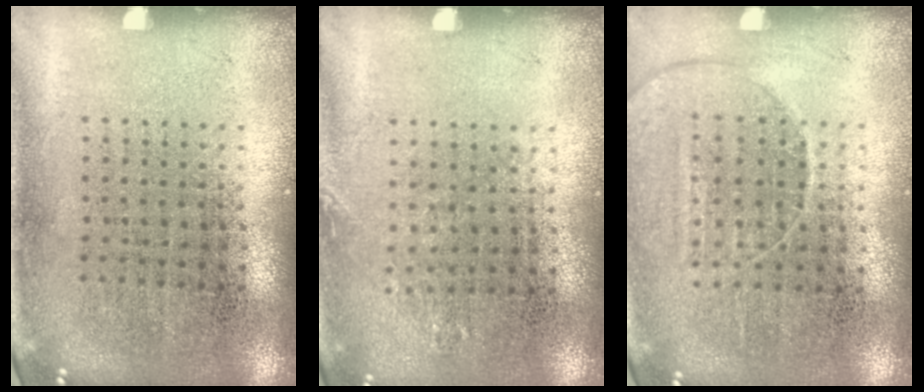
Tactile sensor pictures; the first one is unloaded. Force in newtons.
{"total": 0.8, "press": 0.8, "slide": 0.1}
{"total": 1.4, "press": 1.3, "slide": 0.5}